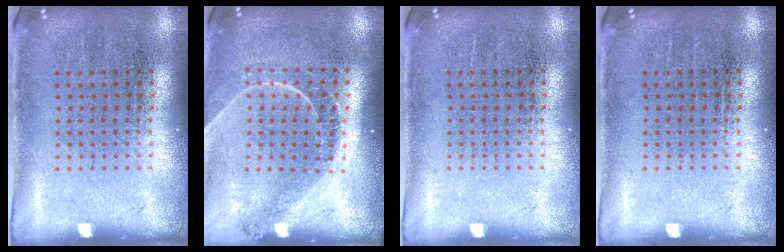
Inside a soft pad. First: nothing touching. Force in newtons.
{"total": 1.2, "press": 1.2, "slide": 0.2}
{"total": 0.0}
{"total": 0.0}